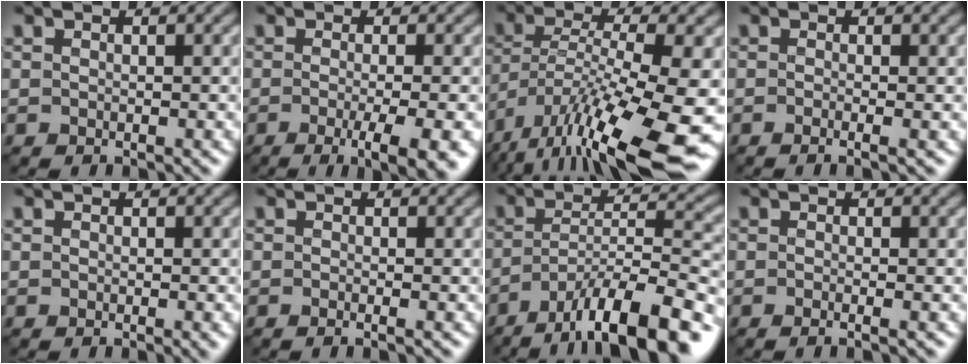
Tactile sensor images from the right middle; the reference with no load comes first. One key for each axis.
{"total": 6.2, "fx": -2.2, "fy": 1.6, "fz": 5.5, "tx": -0.069, "ty": -0.012, "tz": -0.028}
{"total": 14.7, "fx": -8.3, "fy": 3.9, "fz": 11.5, "tx": -0.217, "ty": -0.005, "tz": -0.140}
{"total": 1.7, "fx": -0.4, "fy": 0.5, "fz": 1.6, "tx": -0.020, "ty": -0.009, "tz": -0.015}
{"total": 0.9, "fx": -0.2, "fy": 0.1, "fz": 0.9, "tx": -0.011, "ty": -0.004, "tz": -0.003}
{"total": 1.0, "fx": -0.3, "fy": 0.3, "fz": 0.9, "tx": -0.013, "ty": -0.009, "tz": -0.008}
{"total": 12.0, "fx": -8.0, "fy": 3.2, "fz": 8.4, "tx": -0.135, "ty": 0.011, "tz": -0.136}
{"total": 1.3, "fx": -0.3, "fy": 0.4, "fz": 1.2, "tx": -0.016, "ty": -0.008, "tz": -0.012}